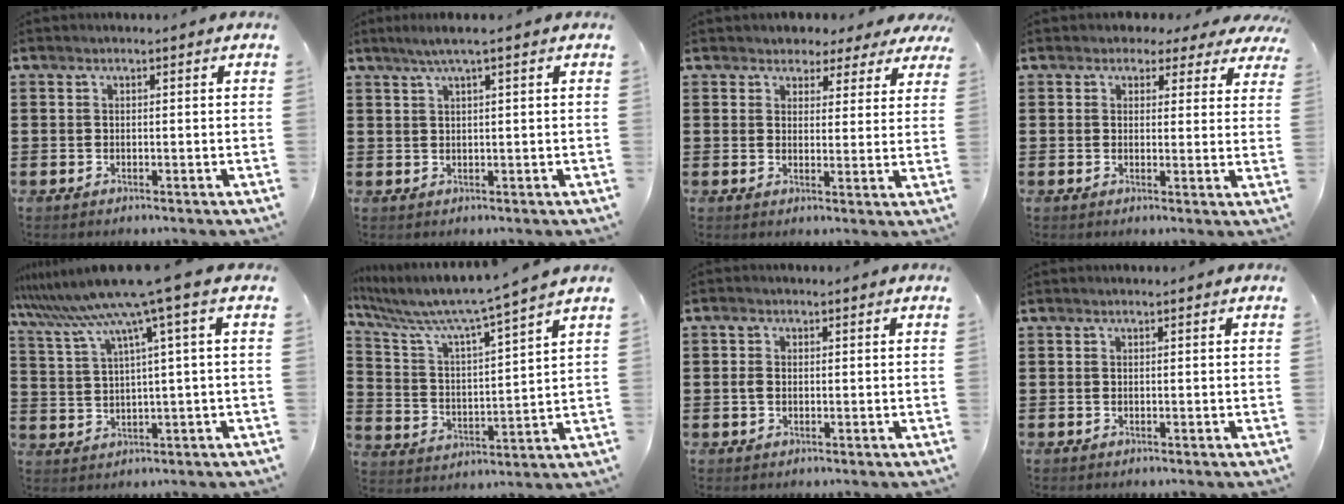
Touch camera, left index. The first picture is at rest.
{"total": 2.4, "force": [1.2, -0.2, 2.1], "torque": [-0.041, 0.000, 0.020]}
{"total": 3.3, "force": [2.7, 1.9, 0.3], "torque": [-0.015, -0.005, 0.046]}
{"total": 2.6, "force": [1.9, 1.6, 0.7], "torque": [-0.016, 0.000, 0.033]}
{"total": 9.1, "force": [5.5, -1.1, 7.2], "torque": [-0.171, -0.037, 0.084]}
{"total": 6.6, "force": [5.7, -0.2, 3.4], "torque": [-0.094, -0.046, 0.087]}
{"total": 1.8, "force": [0.0, 1.6, 0.9], "torque": [-0.019, 0.007, -0.002]}
{"total": 0.0}